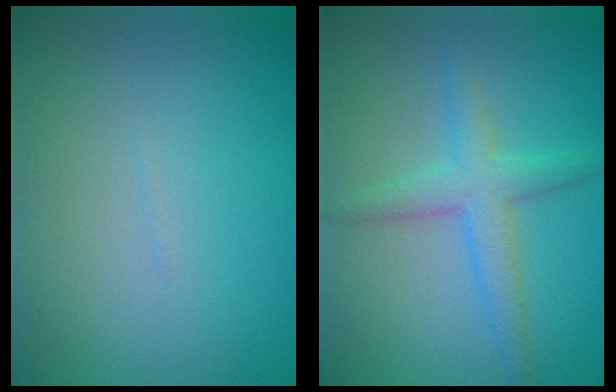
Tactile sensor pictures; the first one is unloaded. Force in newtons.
{"total": 2.9, "press": 2.9, "slide": 0.0}